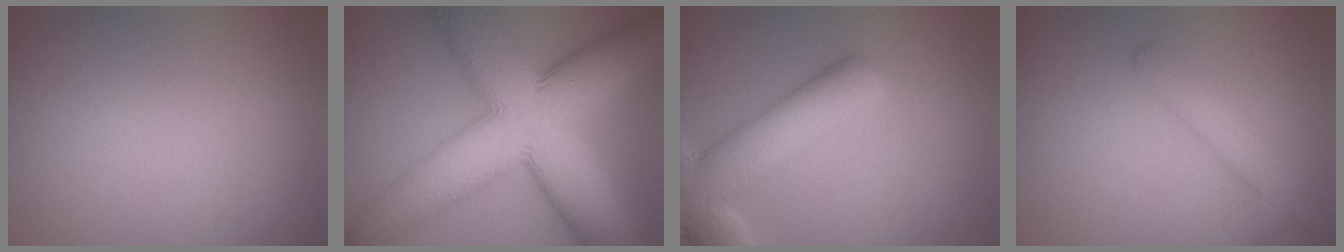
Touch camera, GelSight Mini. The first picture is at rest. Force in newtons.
{"total": 15.5, "press": 15.5, "slide": 0.1}
{"total": 8.2, "press": 8.2, "slide": 0.7}
{"total": 2.3, "press": 2.3, "slide": 0.1}